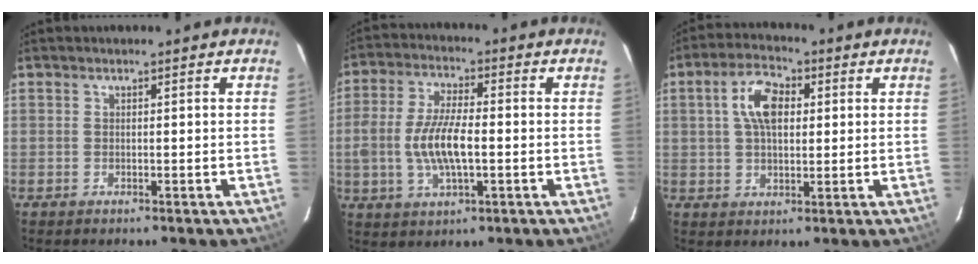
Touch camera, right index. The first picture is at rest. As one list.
[{"total": 10.3, "force": [-1.5, 4.1, 9.3], "torque": [-0.192, 0.003, -0.028]}, {"total": 8.1, "force": [1.9, 4.5, 6.4], "torque": [-0.119, 0.020, 0.035]}]